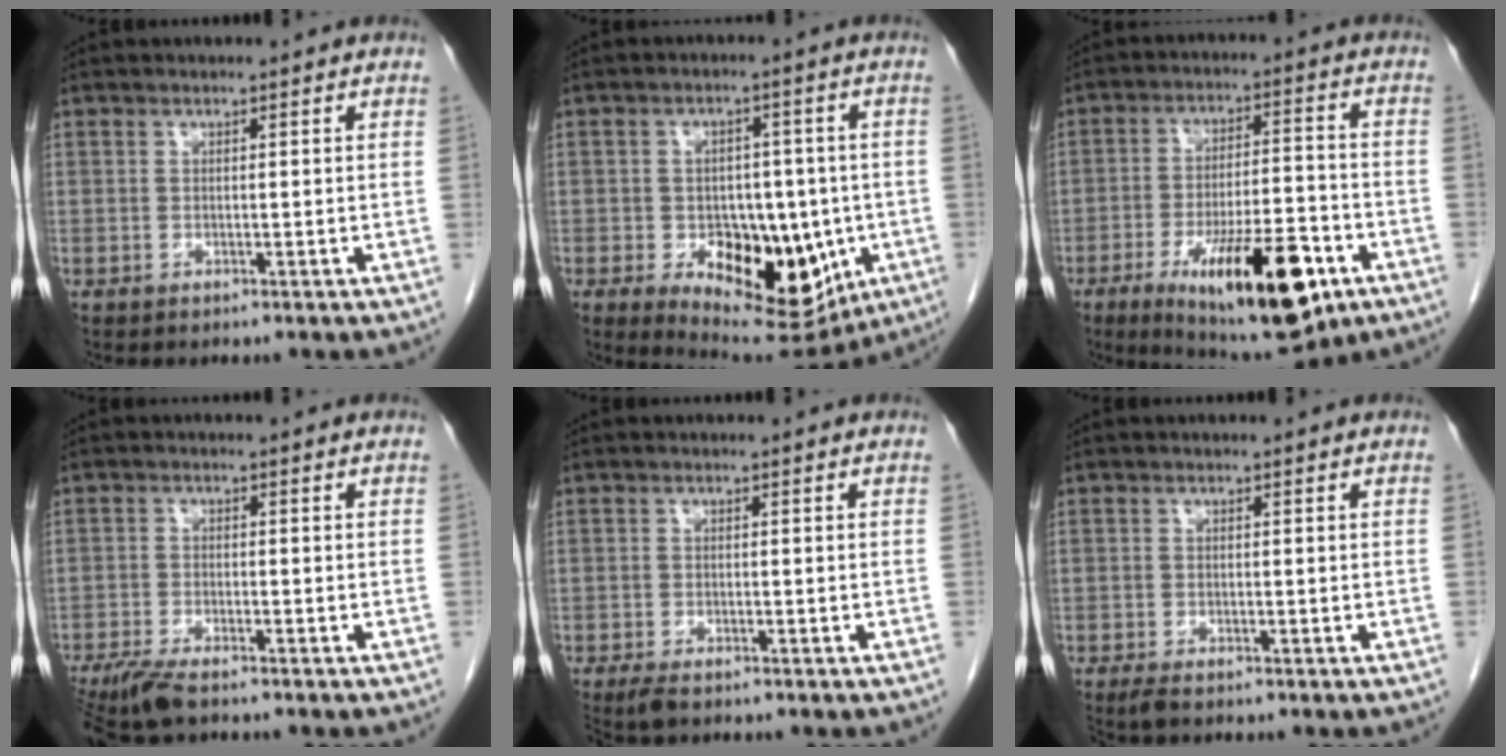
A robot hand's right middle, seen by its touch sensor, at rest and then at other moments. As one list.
[{"total": 16.8, "force": [-4.7, 8.9, 13.4], "torque": [-0.202, -0.001, -0.046]}, {"total": 18.6, "force": [-9.0, 4.8, 15.6], "torque": [-0.224, -0.013, -0.130]}, {"total": 6.3, "force": [-5.0, 1.0, 3.6], "torque": [-0.066, -0.016, -0.088]}, {"total": 2.7, "force": [-2.1, 0.8, 1.5], "torque": [-0.028, -0.007, -0.032]}, {"total": 1.6, "force": [-1.3, 0.4, 0.9], "torque": [-0.021, -0.004, -0.020]}]